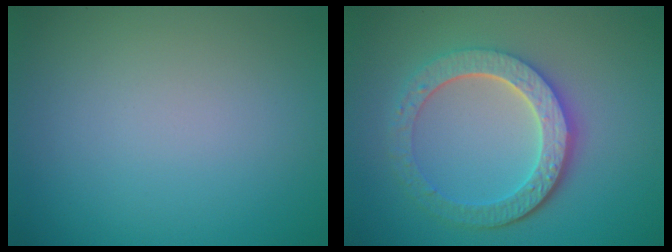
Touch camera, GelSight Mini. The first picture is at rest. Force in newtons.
{"total": 5.6, "press": 4.5, "slide": 3.4}